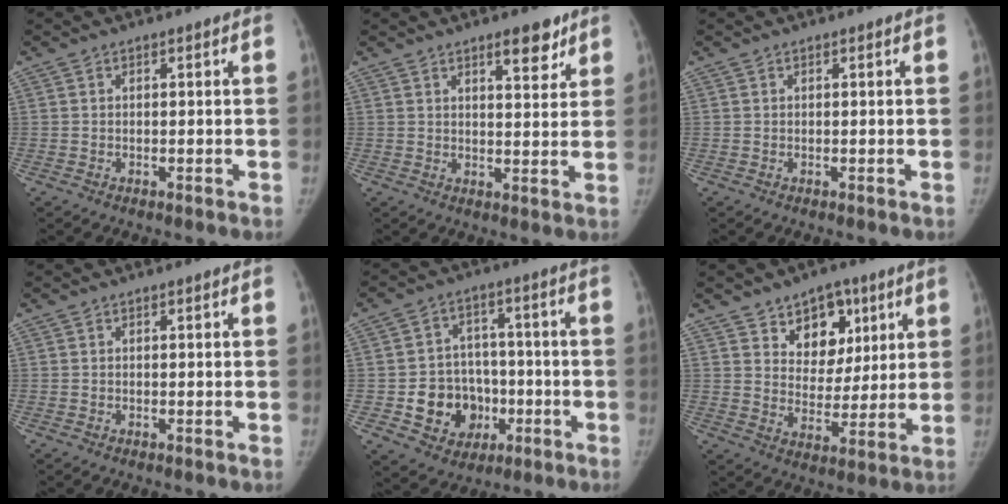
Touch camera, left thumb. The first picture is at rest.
{"total": 5.7, "force": [3.9, 2.1, 3.7], "torque": [-0.031, -0.024, 0.054]}
{"total": 0.0}
{"total": 0.0}
{"total": 12.0, "force": [-3.3, 10.2, 5.4], "torque": [-0.034, 0.029, -0.044]}
{"total": 10.8, "force": [5.9, 7.8, 4.6], "torque": [-0.027, -0.028, 0.096]}